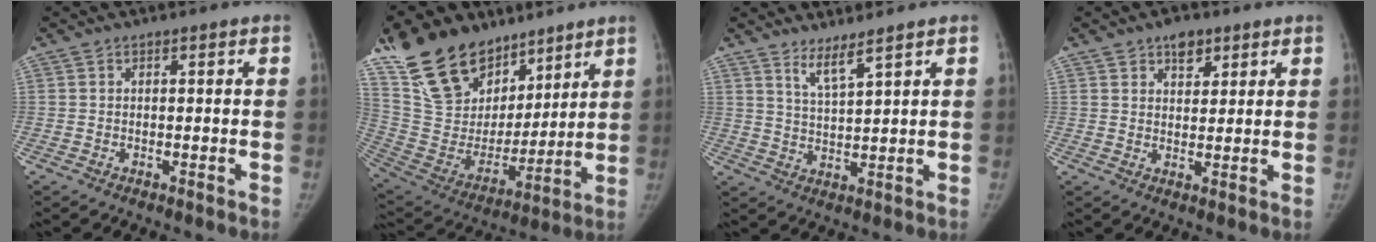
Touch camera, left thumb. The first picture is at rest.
{"total": 23.5, "force": [16.2, 13.9, 9.9], "torque": [-0.152, -0.055, 0.302]}
{"total": 4.2, "force": [3.3, 0.2, 2.6], "torque": [-0.049, -0.037, 0.067]}
{"total": 4.6, "force": [2.9, 2.8, 2.3], "torque": [-0.011, -0.014, 0.043]}